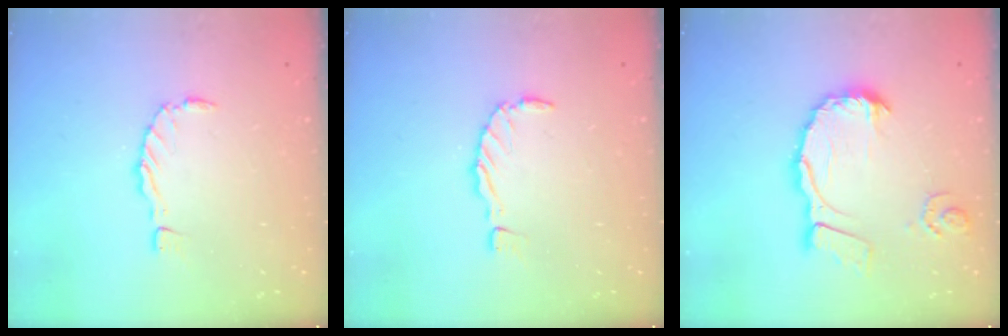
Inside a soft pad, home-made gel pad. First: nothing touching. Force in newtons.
{"total": 0.0}
{"total": 12.1, "press": 12.0, "slide": 1.4}